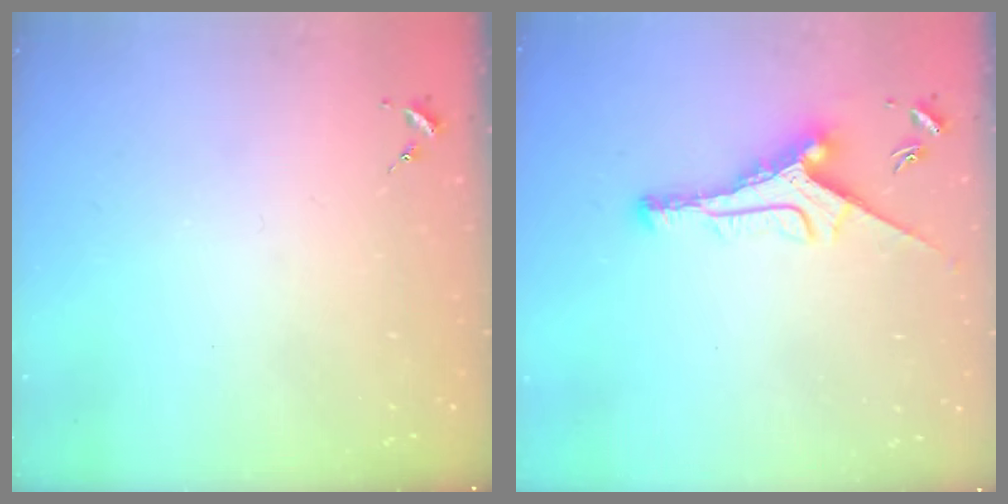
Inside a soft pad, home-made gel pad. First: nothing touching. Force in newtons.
{"total": 9.9, "press": 9.9, "slide": 0.1}